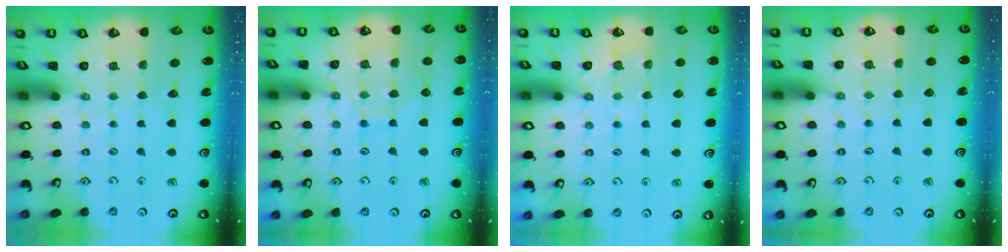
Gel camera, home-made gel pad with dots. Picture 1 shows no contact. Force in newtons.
{"total": 10.3, "press": 10.2, "slide": 0.9}
{"total": 6.3, "press": 6.2, "slide": 0.6}
{"total": 2.8, "press": 2.7, "slide": 0.5}